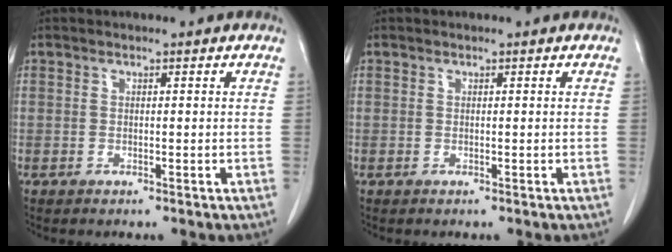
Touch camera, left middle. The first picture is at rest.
{"total": 0.0}